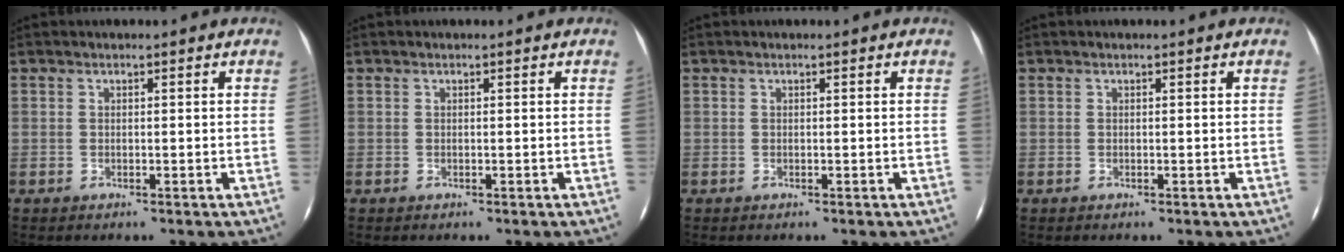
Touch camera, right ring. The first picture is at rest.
{"total": 0.0}
{"total": 0.0}
{"total": 0.0}